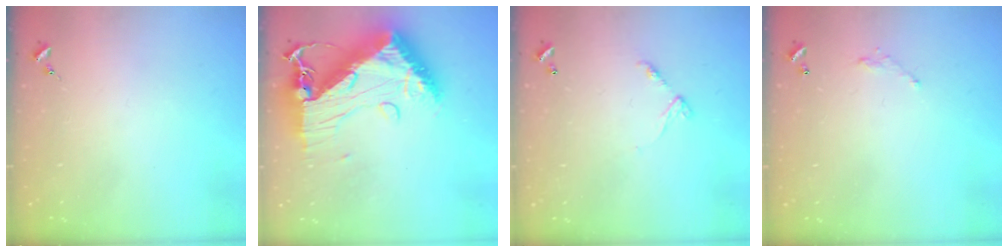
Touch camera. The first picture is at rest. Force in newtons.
{"total": 20.9, "press": 20.8, "slide": 1.9}
{"total": 6.5, "press": 6.5, "slide": 0.5}
{"total": 5.6, "press": 5.6, "slide": 0.2}